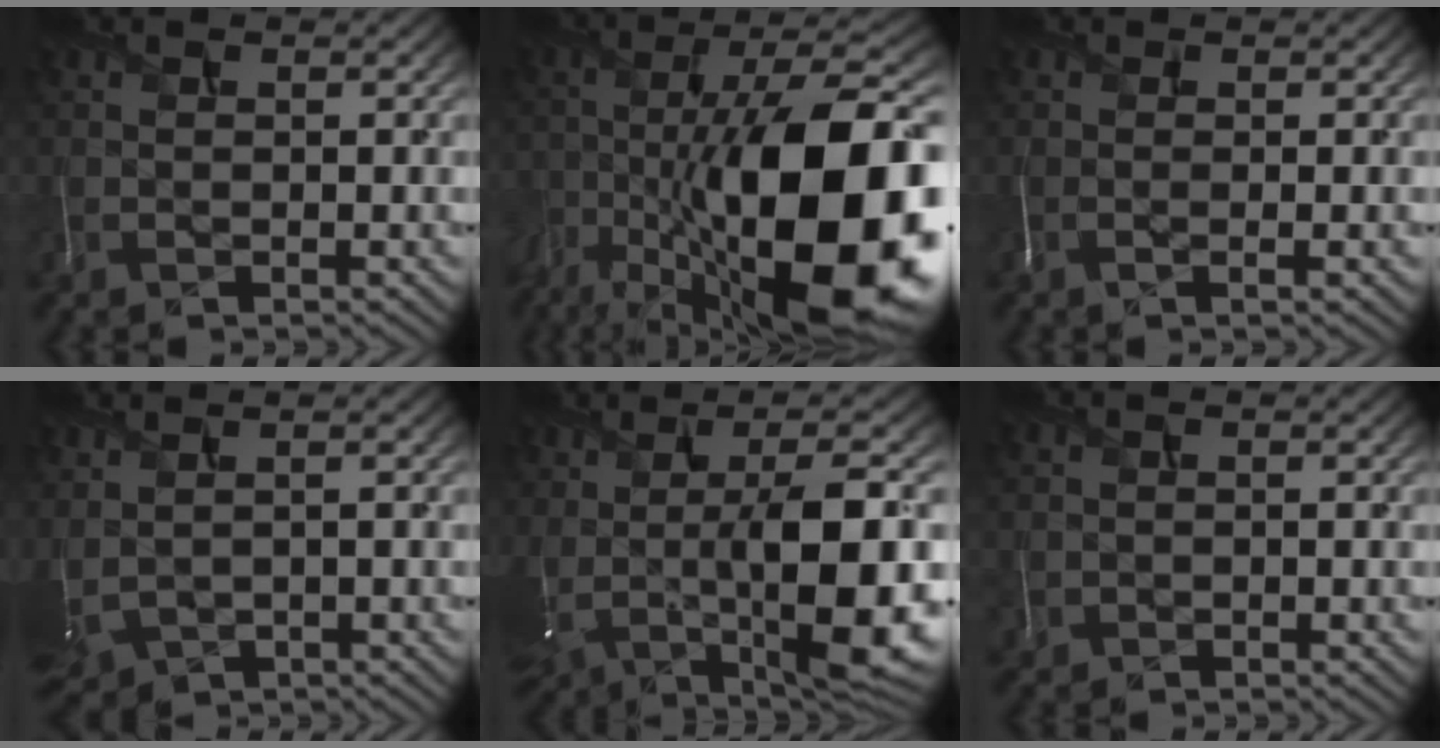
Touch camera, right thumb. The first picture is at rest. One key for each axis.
{"total": 20.2, "fx": -7.6, "fy": 7.9, "fz": 17.0, "tx": -0.280, "ty": -0.013, "tz": -0.123}
{"total": 1.5, "fx": -0.4, "fy": 0.3, "fz": 1.5, "tx": -0.028, "ty": -0.001, "tz": -0.010}
{"total": 4.4, "fx": 1.7, "fy": 2.6, "fz": 3.1, "tx": -0.102, "ty": 0.008, "tz": 0.046}
{"total": 14.6, "fx": -0.4, "fy": 5.1, "fz": 13.7, "tx": -0.230, "ty": -0.007, "tz": 0.012}
{"total": 0.6, "fx": -0.2, "fy": 0.4, "fz": -0.5, "tx": 0.005, "ty": -0.007, "tz": 0.000}